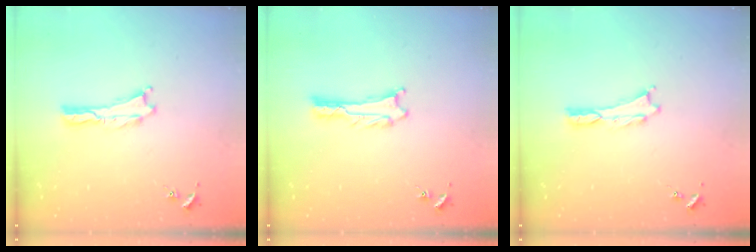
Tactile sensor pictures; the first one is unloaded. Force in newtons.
{"total": 1.0, "press": 1.0, "slide": 0.1}
{"total": 0.0}